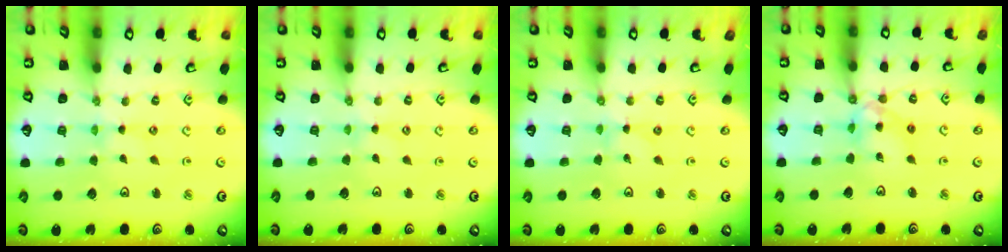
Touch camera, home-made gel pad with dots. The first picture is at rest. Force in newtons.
{"total": 1.3, "press": 1.2, "slide": 0.3}
{"total": 0.0}
{"total": 10.8, "press": 10.7, "slide": 1.3}